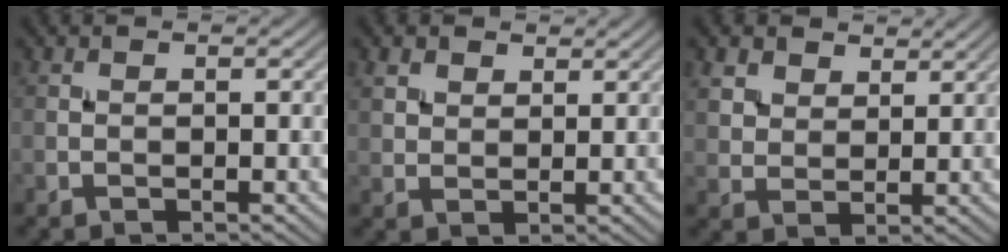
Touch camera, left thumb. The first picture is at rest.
{"total": 3.3, "force": [2.2, 2.0, 1.4], "torque": [-0.036, 0.004, 0.050]}
{"total": 5.1, "force": [3.4, 3.1, 2.1], "torque": [-0.060, -0.010, 0.080]}